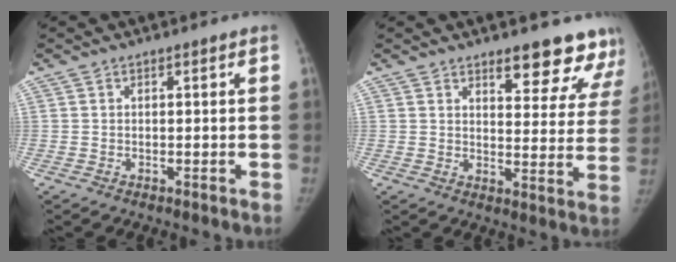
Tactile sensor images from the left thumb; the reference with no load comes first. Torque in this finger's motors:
{"motor_torque": [0.47, -0.50, 0.61, -0.31, 0.21]}